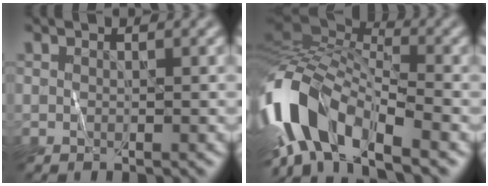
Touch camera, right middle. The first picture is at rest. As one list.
[{"total": 12.1, "force": [-6.2, 5.1, 9.0], "torque": [-0.173, 0.004, -0.118]}]